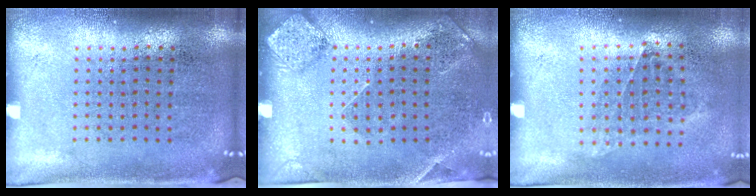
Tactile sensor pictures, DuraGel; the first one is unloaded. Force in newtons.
{"total": 1.5, "press": 1.4, "slide": 0.6}
{"total": 1.0, "press": 0.8, "slide": 0.6}